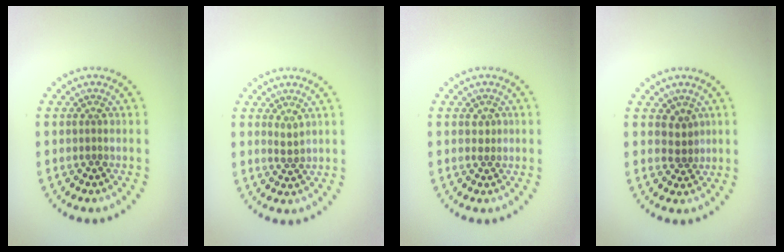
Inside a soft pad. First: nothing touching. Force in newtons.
{"total": 0.9, "press": 0.7, "slide": 0.4}
{"total": 0.9, "press": 0.9, "slide": 0.3}
{"total": 1.6, "press": 1.3, "slide": 0.9}